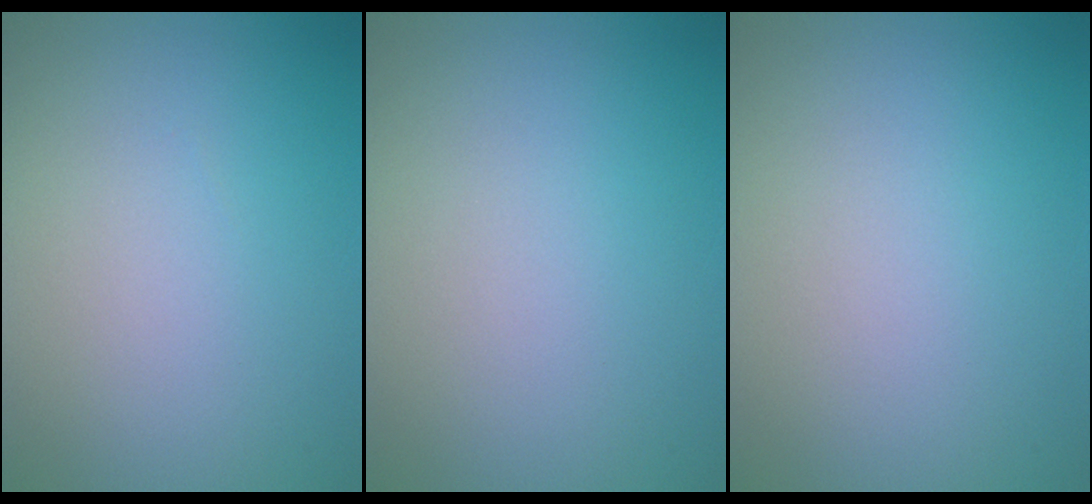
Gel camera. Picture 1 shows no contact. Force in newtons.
{"total": 0.0}
{"total": 0.0}